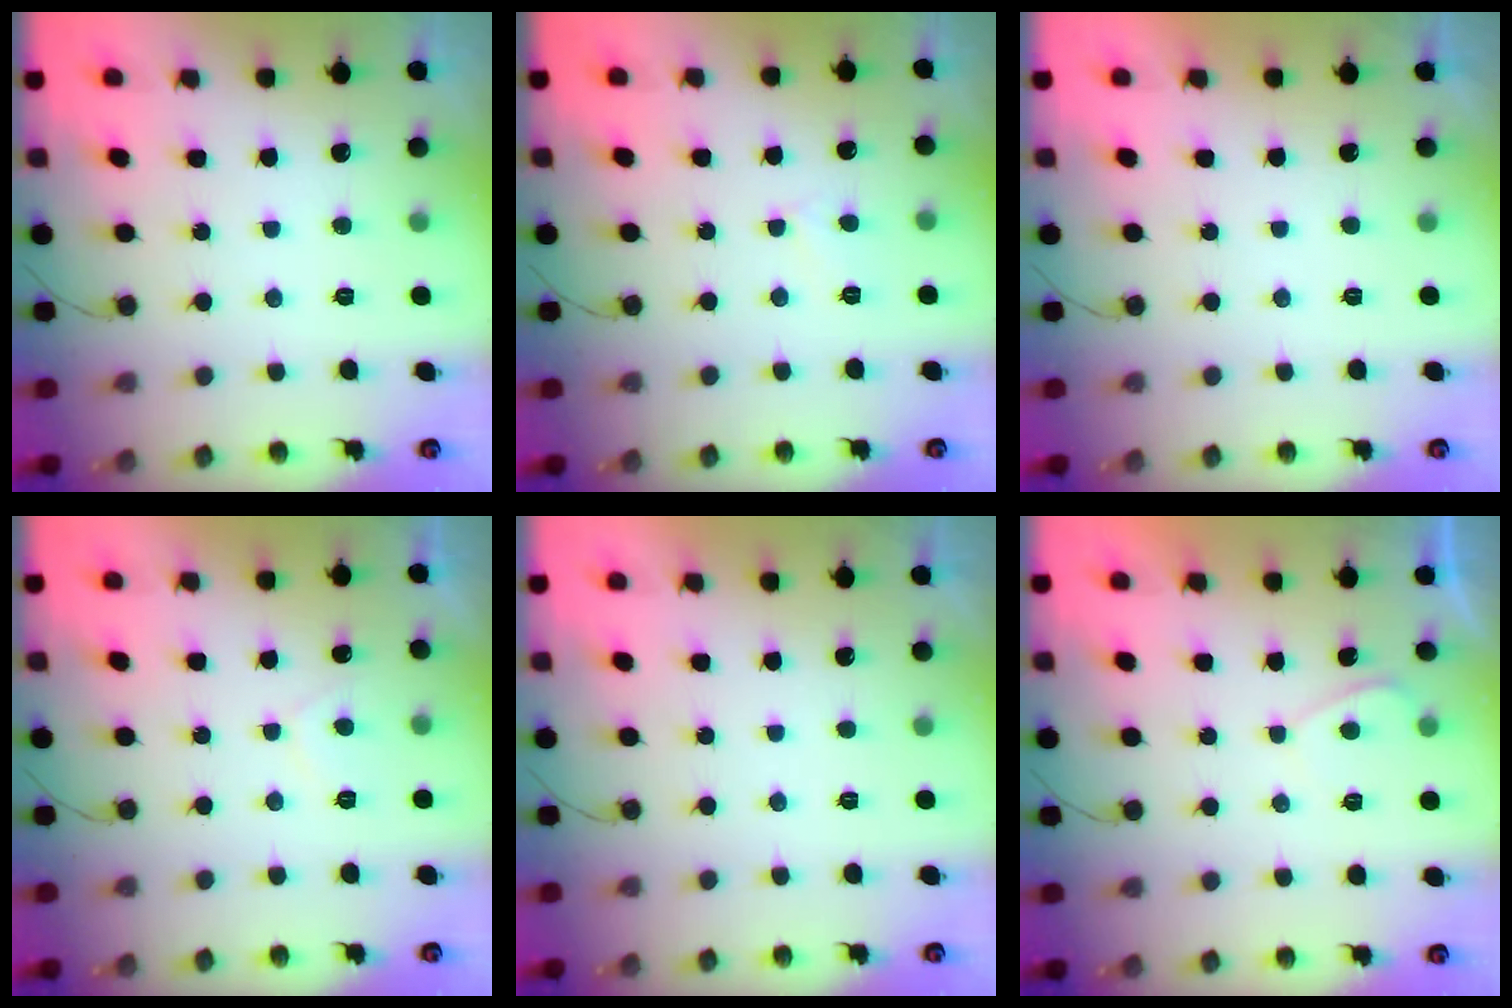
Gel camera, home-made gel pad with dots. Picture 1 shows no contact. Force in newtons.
{"total": 2.0, "press": 2.0, "slide": 0.2}
{"total": 2.3, "press": 2.3, "slide": 0.4}
{"total": 1.3, "press": 1.2, "slide": 0.6}
{"total": 2.2, "press": 2.2, "slide": 0.3}
{"total": 0.6, "press": 0.4, "slide": 0.5}